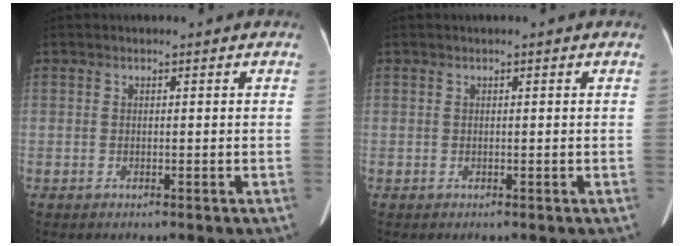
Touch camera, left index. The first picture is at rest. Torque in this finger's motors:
{"motor_torque": [-0.17, 0.11, -0.09, 0.00]}